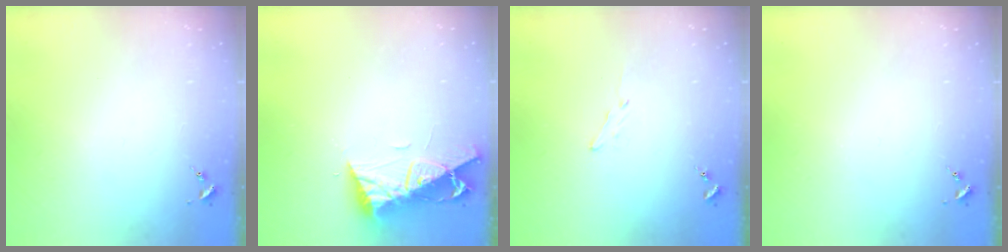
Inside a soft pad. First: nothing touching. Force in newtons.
{"total": 9.3, "press": 9.2, "slide": 1.1}
{"total": 3.6, "press": 3.6, "slide": 0.4}
{"total": 0.0}